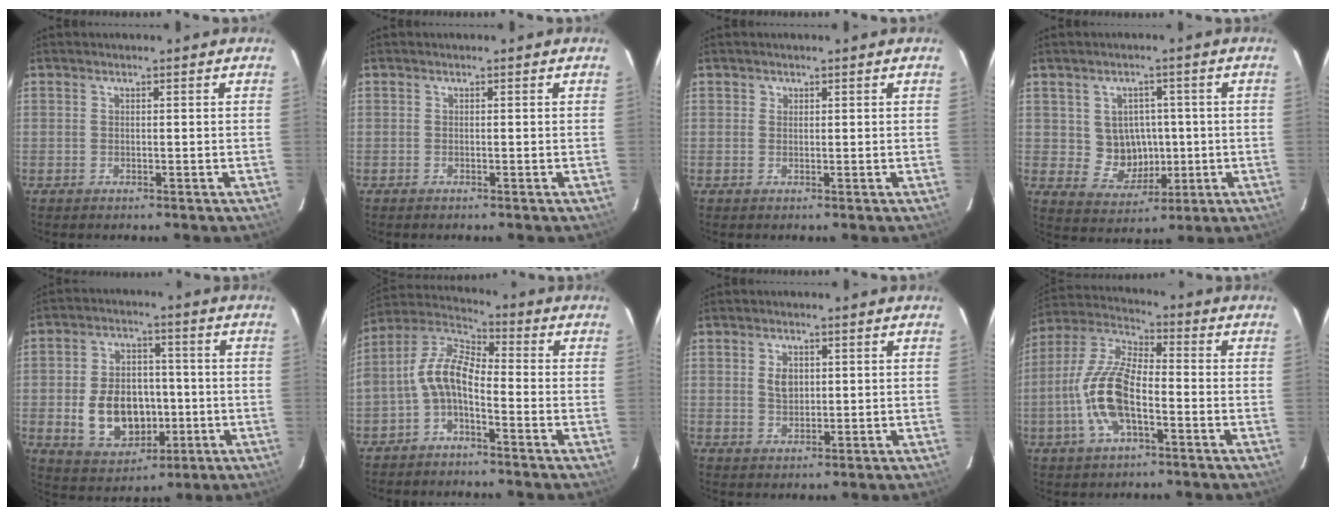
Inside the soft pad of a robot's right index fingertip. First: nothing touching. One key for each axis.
{"total": 0.0}
{"total": 0.7, "fx": 0.2, "fy": 0.7, "fz": -0.1, "tx": 0.006, "ty": 0.004, "tz": 0.002}
{"total": 7.4, "fx": 0.2, "fy": 7.0, "fz": 2.2, "tx": -0.049, "ty": 0.010, "tz": 0.021}
{"total": 12.8, "fx": -2.4, "fy": 9.3, "fz": 8.4, "tx": -0.179, "ty": 0.010, "tz": -0.017}
{"total": 8.1, "fx": -3.0, "fy": 3.7, "fz": 6.5, "tx": -0.150, "ty": 0.021, "tz": -0.066}
{"total": 3.2, "fx": 0.7, "fy": 2.3, "fz": 2.1, "tx": -0.036, "ty": 0.004, "tz": 0.014}
{"total": 13.4, "fx": -3.8, "fy": 5.4, "fz": 11.7, "tx": -0.249, "ty": 0.002, "tz": -0.076}